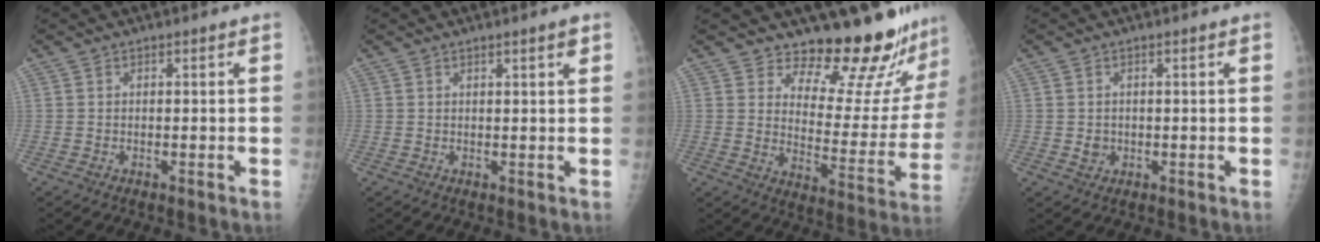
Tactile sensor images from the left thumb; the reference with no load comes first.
{"total": 1.9, "force": [1.2, 0.1, 1.5], "torque": [-0.022, -0.005, 0.016]}
{"total": 17.5, "force": [16.2, 4.2, 5.1], "torque": [-0.018, -0.166, 0.204]}
{"total": 1.7, "force": [0.0, 1.6, 0.6], "torque": [-0.004, 0.001, 0.004]}